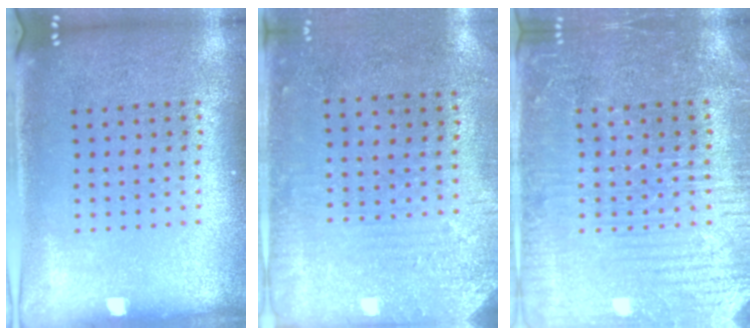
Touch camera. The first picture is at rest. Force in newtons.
{"total": 2.8, "press": 2.3, "slide": 1.7}
{"total": 3.7, "press": 3.5, "slide": 1.1}